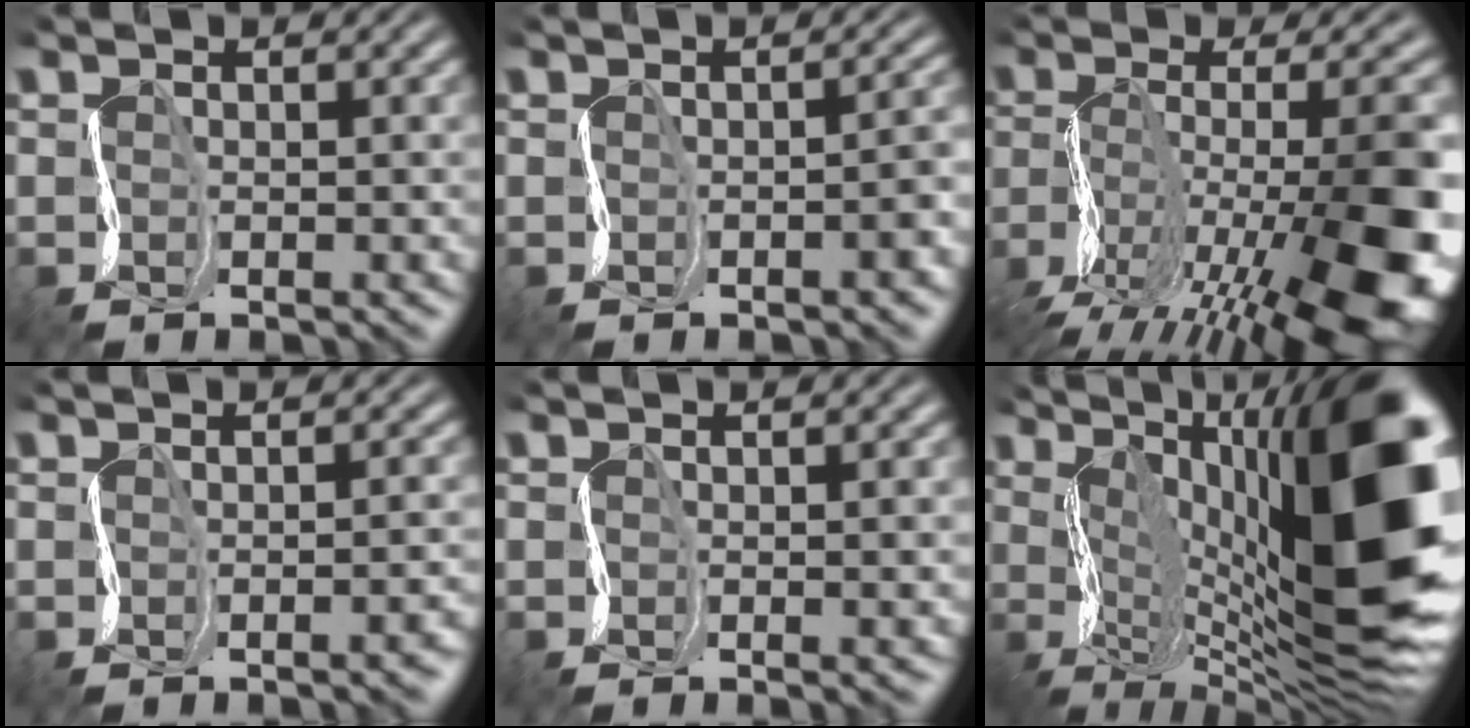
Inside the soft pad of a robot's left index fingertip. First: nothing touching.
{"total": 3.9, "force": [-1.2, 1.5, 3.4], "torque": [-0.017, 0.010, -0.012]}
{"total": 16.0, "force": [-7.1, 5.9, 13.1], "torque": [-0.215, 0.020, -0.108]}
{"total": 4.9, "force": [-1.6, 2.2, 4.1], "torque": [-0.011, 0.012, -0.013]}
{"total": 2.9, "force": [0.0, 1.0, 2.7], "torque": [-0.026, 0.005, 0.001]}
{"total": 19.5, "force": [2.3, 8.2, 17.5], "torque": [-0.254, 0.016, 0.040]}